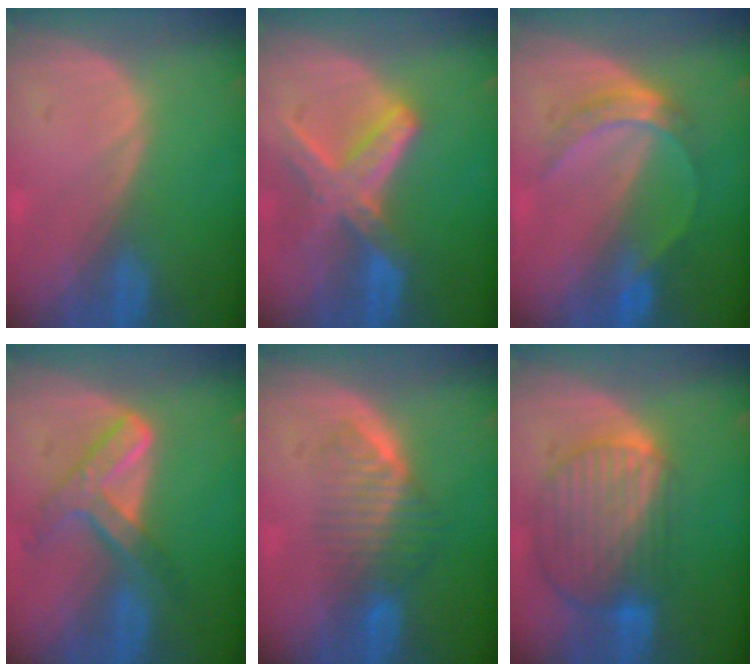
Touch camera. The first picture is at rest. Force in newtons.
{"total": 8.3, "press": 7.3, "slide": 4.0}
{"total": 5.0, "press": 4.8, "slide": 1.5}
{"total": 7.2, "press": 6.2, "slide": 3.8}
{"total": 6.5, "press": 5.7, "slide": 3.1}
{"total": 10.4, "press": 8.8, "slide": 5.5}